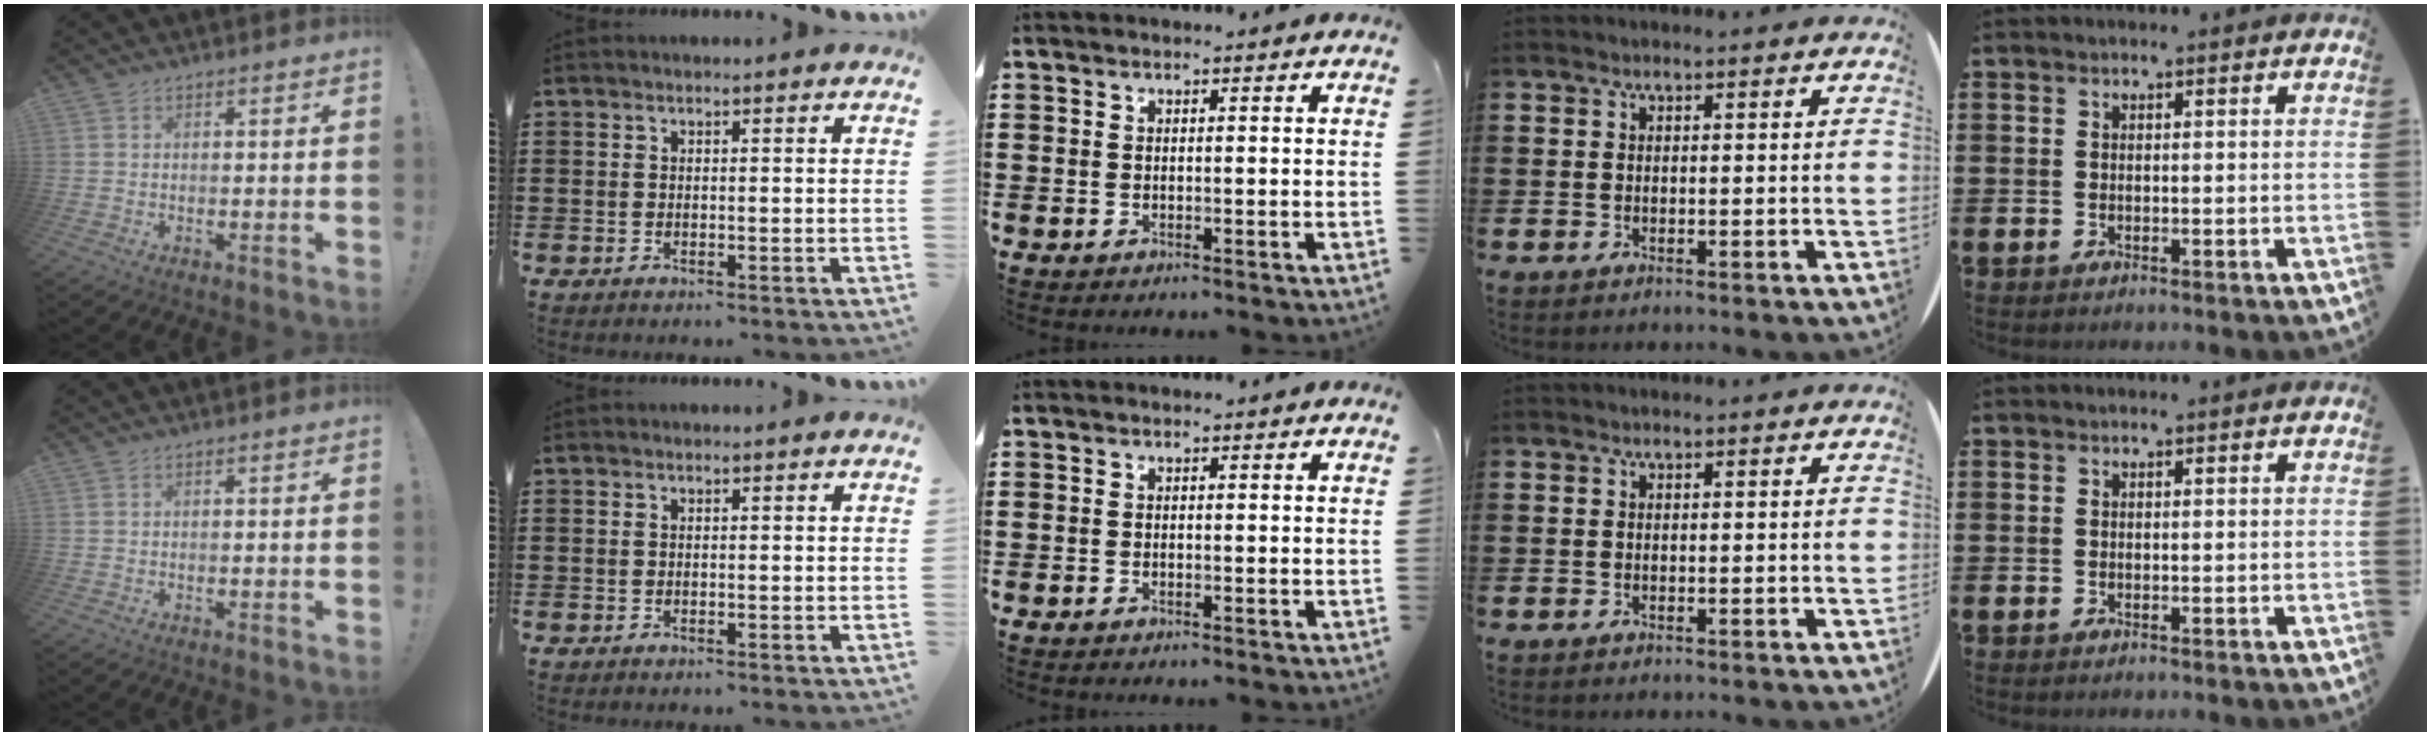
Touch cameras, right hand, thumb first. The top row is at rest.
{}